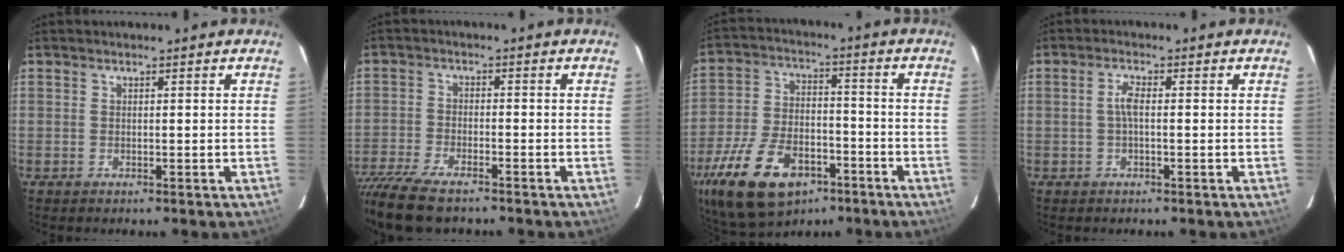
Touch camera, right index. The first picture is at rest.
{"total": 13.2, "force": [-10.8, 3.6, 6.7], "torque": [-0.167, -0.045, -0.198]}
{"total": 20.9, "force": [-11.7, 11.5, 13.0], "torque": [-0.290, -0.019, -0.192]}
{"total": 2.2, "force": [-0.2, 0.6, 2.1], "torque": [-0.046, 0.006, -0.004]}